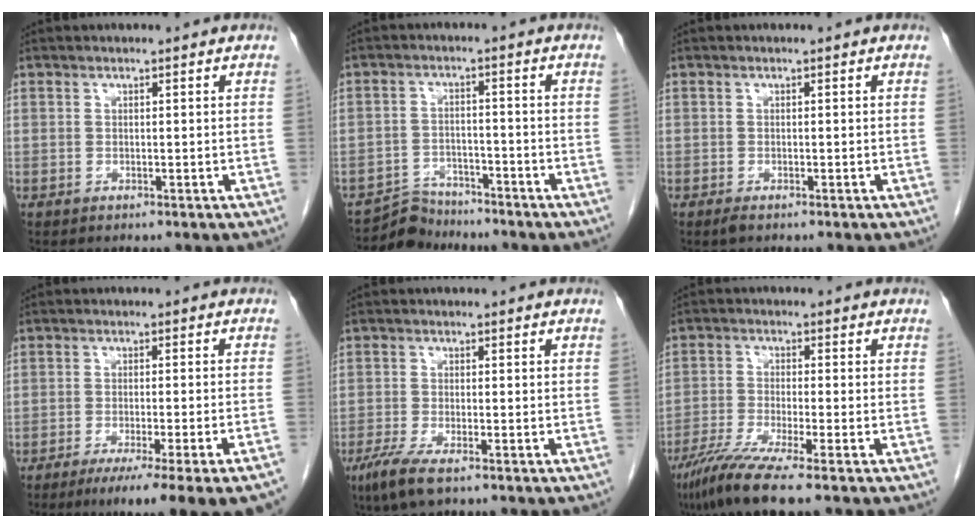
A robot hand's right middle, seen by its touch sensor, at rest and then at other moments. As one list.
[{"total": 4.9, "force": [-4.6, 1.3, -1.1], "torque": [0.020, 0.004, -0.080]}, {"total": 0.8, "force": [-0.6, 0.2, 0.5], "torque": [-0.011, -0.002, -0.008]}, {"total": 15.6, "force": [-12.1, -0.4, 9.8], "torque": [-0.079, -0.033, -0.163]}, {"total": 5.0, "force": [-3.2, 0.8, 3.8], "torque": [-0.082, -0.015, -0.057]}, {"total": 8.1, "force": [-5.9, -0.7, 5.6], "torque": [-0.103, -0.028, -0.108]}]